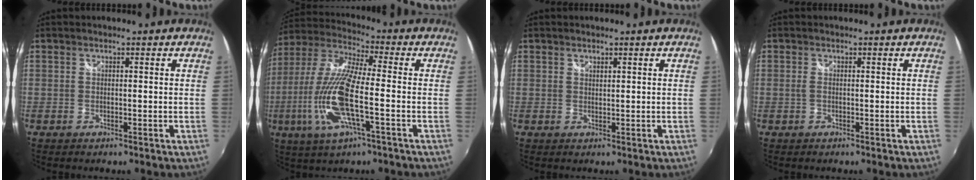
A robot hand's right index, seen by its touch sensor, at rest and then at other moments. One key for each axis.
{"total": 17.0, "fx": -4.5, "fy": 3.3, "fz": 16.1, "tx": -0.338, "ty": -0.016, "tz": -0.092}
{"total": 0.8, "fx": 0.6, "fy": 0.3, "fz": 0.3, "tx": -0.004, "ty": 0.000, "tz": 0.011}
{"total": 0.8, "fx": -0.1, "fy": 0.1, "fz": 0.8, "tx": -0.015, "ty": 0.001, "tz": -0.004}